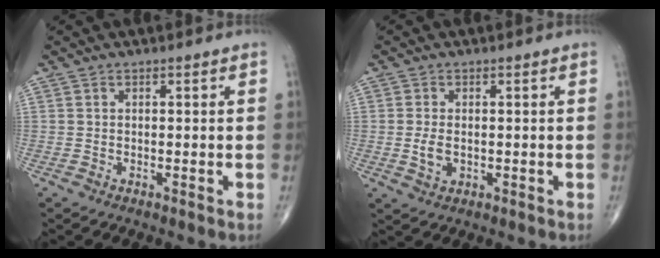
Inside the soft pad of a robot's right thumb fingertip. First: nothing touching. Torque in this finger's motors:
{"motor_torque": [-0.43, 0.11, 0.24, 0.42, 0.11]}